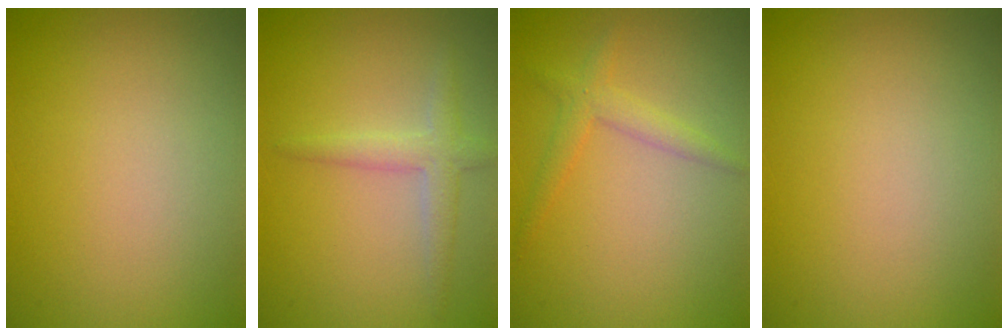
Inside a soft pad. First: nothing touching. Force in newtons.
{"total": 2.3, "press": 2.3, "slide": 0.1}
{"total": 2.0, "press": 2.0, "slide": 0.1}
{"total": 0.0}